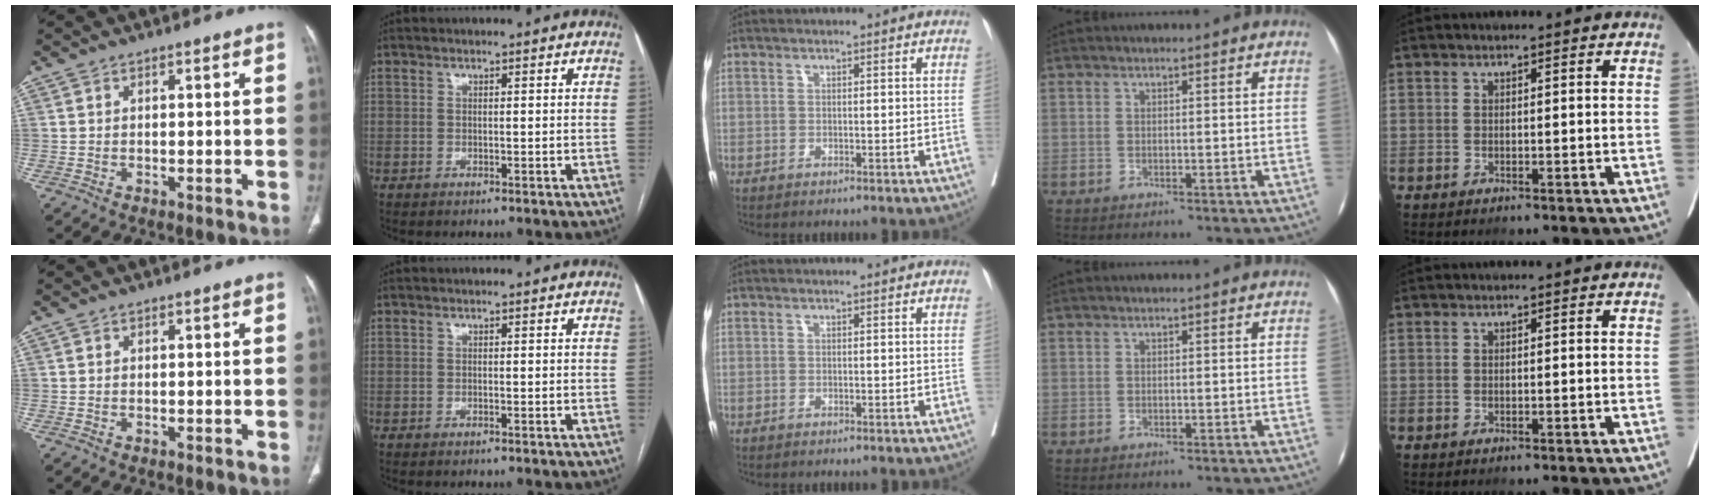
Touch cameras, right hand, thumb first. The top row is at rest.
{}